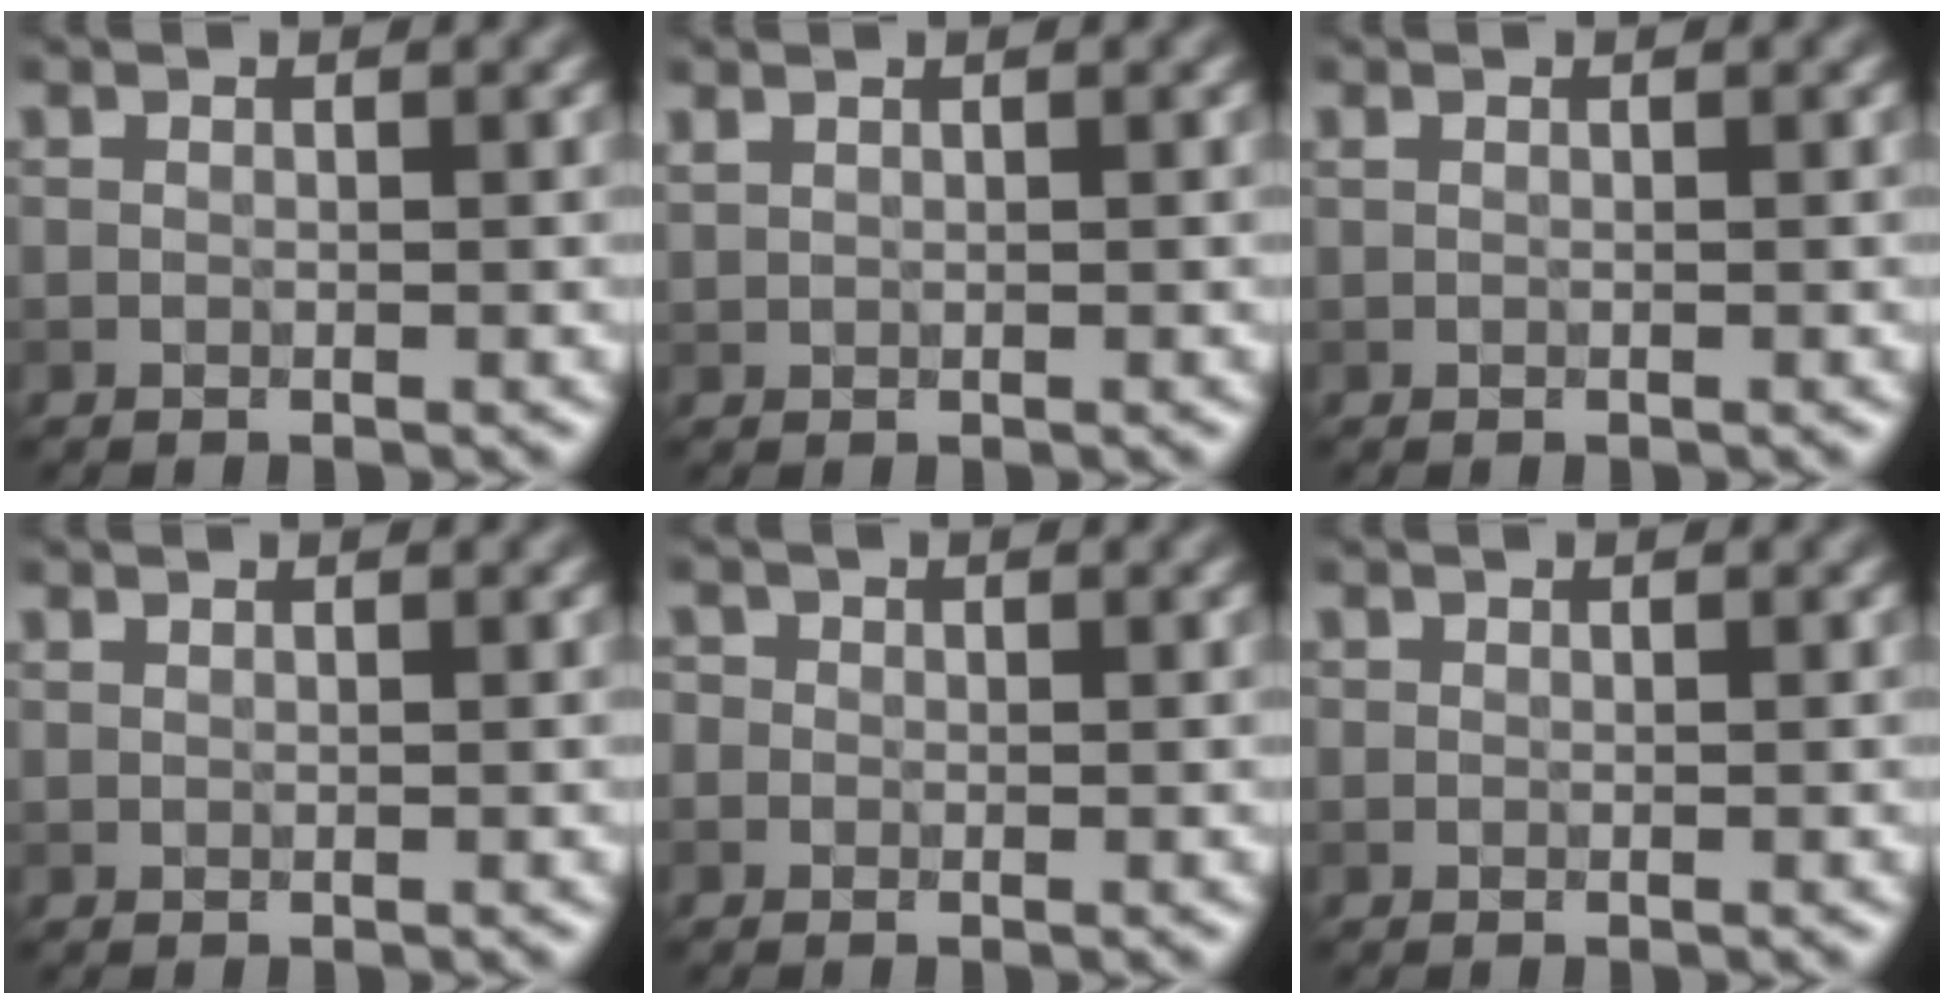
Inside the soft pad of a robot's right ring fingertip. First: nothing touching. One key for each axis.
{"total": 0.6, "fx": 0.6, "fy": 0.1, "fz": 0.1, "tx": -0.005, "ty": 0.007, "tz": 0.014}
{"total": 0.0}
{"total": 0.0}
{"total": 1.3, "fx": 0.1, "fy": 1.2, "fz": 0.4, "tx": -0.004, "ty": 0.004, "tz": -0.014}
{"total": 0.0}